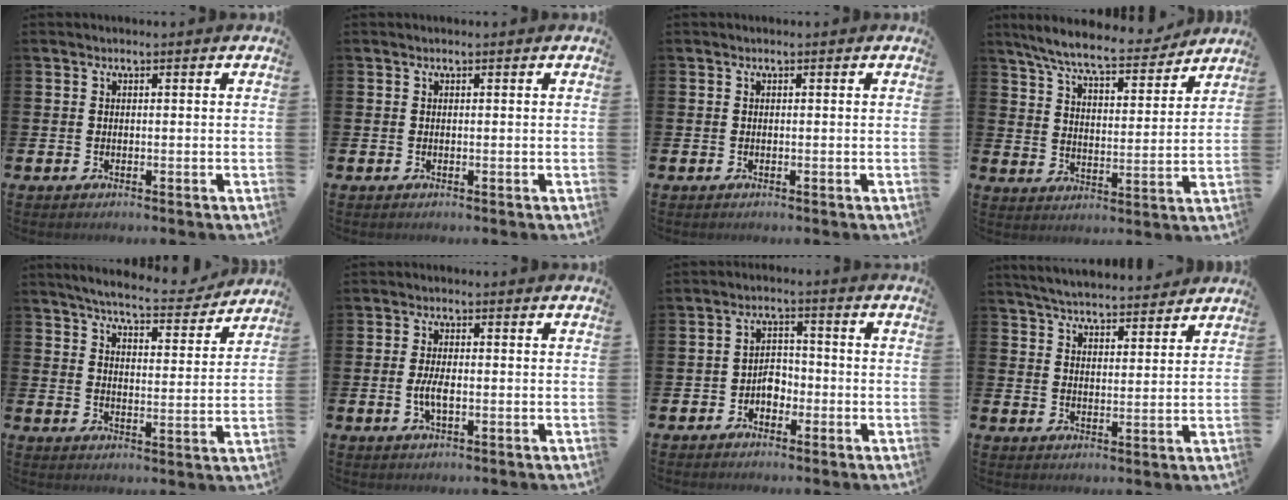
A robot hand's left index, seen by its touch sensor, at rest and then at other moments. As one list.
[{"total": 0.0}, {"total": 0.0}, {"total": 8.2, "force": [7.5, 1.1, 3.2], "torque": [-0.092, -0.042, 0.131]}, {"total": 6.2, "force": [5.9, 0.7, 1.8], "torque": [-0.043, -0.040, 0.098]}, {"total": 3.3, "force": [-0.5, 1.3, 3.0], "torque": [-0.057, -0.003, -0.013]}, {"total": 3.0, "force": [-1.8, 2.1, 1.2], "torque": [-0.024, 0.009, -0.041]}, {"total": 5.1, "force": [5.1, 0.4, 0.4], "torque": [-0.021, -0.034, 0.089]}]